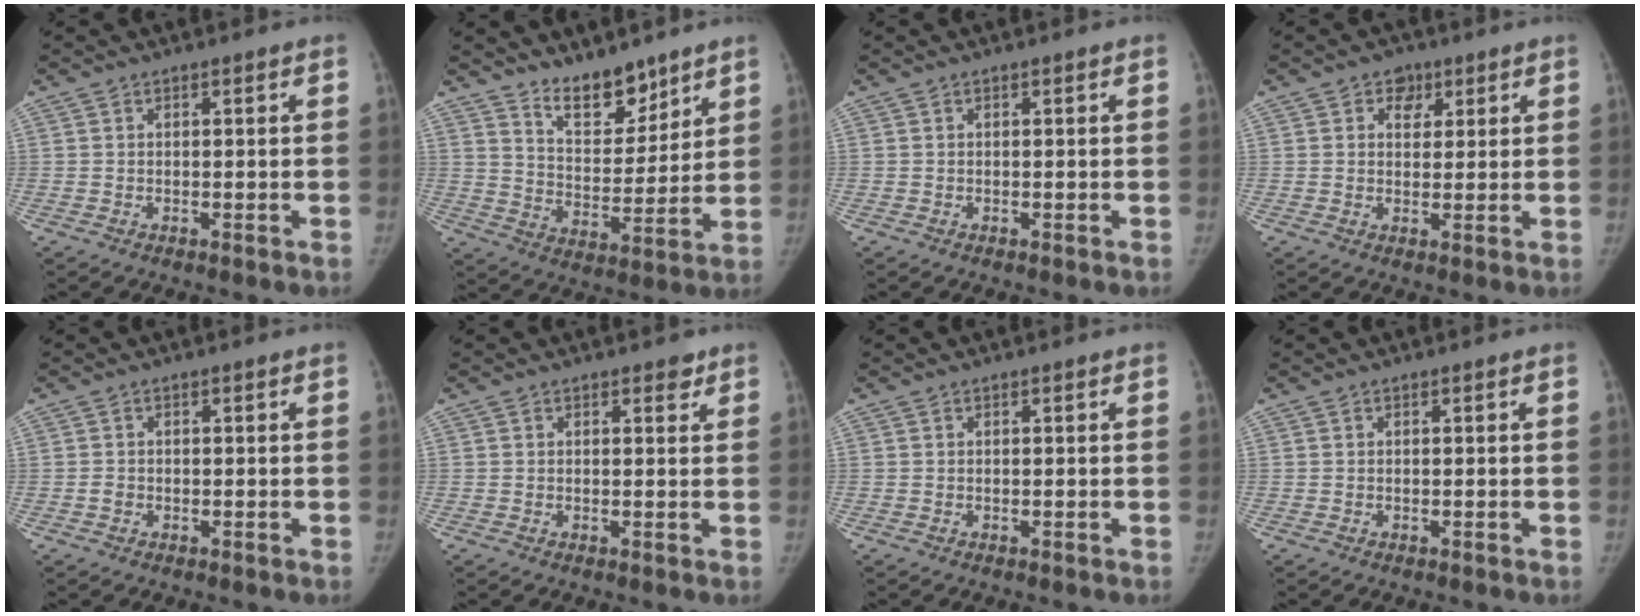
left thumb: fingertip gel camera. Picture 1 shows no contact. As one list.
[{"total": 10.6, "force": [8.5, 4.3, 4.5], "torque": [-0.043, -0.074, 0.156]}, {"total": 0.0}, {"total": 3.9, "force": [1.9, 3.0, 1.4], "torque": [0.008, -0.006, 0.025]}, {"total": 0.9, "force": [-0.3, 0.8, 0.3], "torque": [-0.004, 0.002, -0.005]}, {"total": 2.4, "force": [1.7, 1.2, 1.1], "torque": [0.002, -0.009, 0.020]}, {"total": 0.0}, {"total": 0.0}]